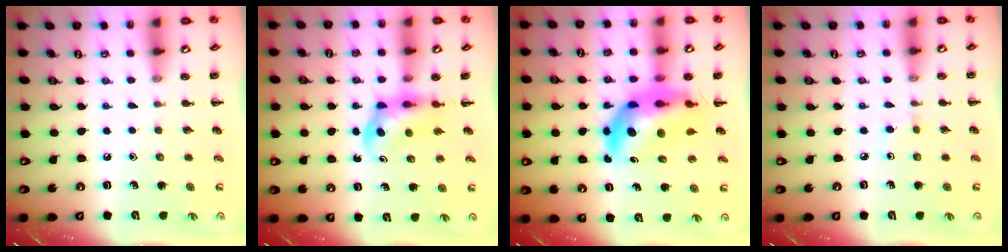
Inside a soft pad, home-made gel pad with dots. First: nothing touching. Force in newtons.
{"total": 5.3, "press": 5.2, "slide": 0.9}
{"total": 12.1, "press": 11.7, "slide": 3.3}
{"total": 2.0, "press": 1.7, "slide": 1.0}